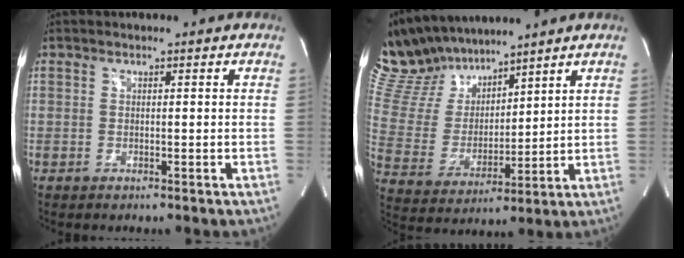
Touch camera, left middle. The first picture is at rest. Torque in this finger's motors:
{"motor_torque": [0.84, -1.30, 0.14, -0.04]}